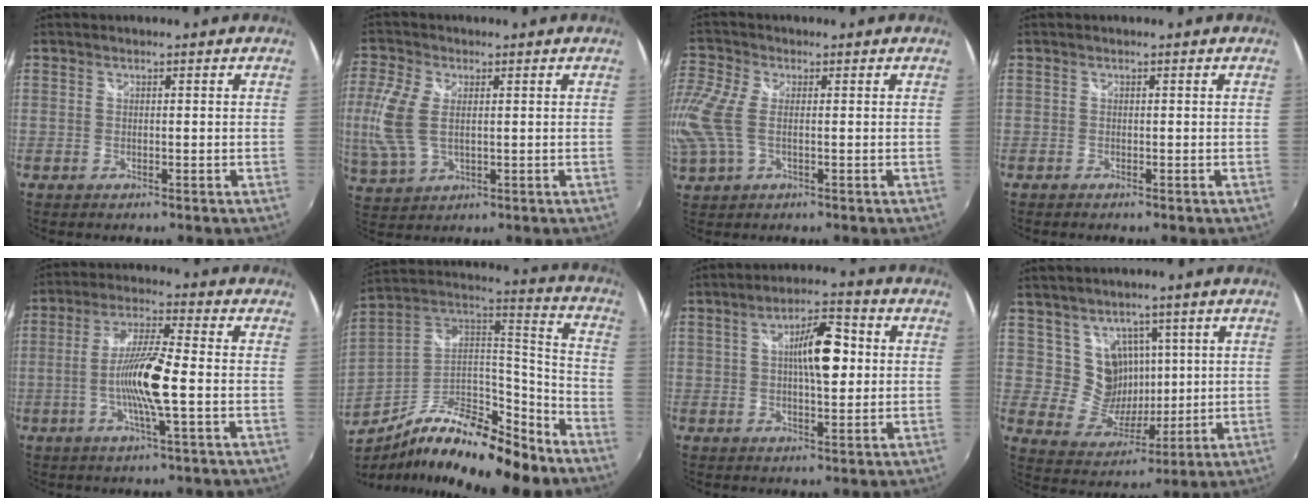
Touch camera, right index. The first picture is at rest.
{"total": 10.2, "force": [1.0, 5.8, 8.4], "torque": [-0.194, 0.003, 0.025]}
{"total": 8.5, "force": [-0.5, 4.2, 7.4], "torque": [-0.179, 0.004, -0.011]}
{"total": 1.8, "force": [0.0, -1.7, -0.7], "torque": [0.017, -0.011, -0.002]}
{"total": 10.4, "force": [-2.3, 0.5, 10.1], "torque": [-0.201, 0.000, -0.046]}
{"total": 22.0, "force": [-15.0, 5.5, 15.2], "torque": [-0.258, -0.015, -0.253]}
{"total": 8.2, "force": [1.7, 1.4, 7.9], "torque": [-0.118, 0.006, 0.029]}
{"total": 8.7, "force": [3.4, 7.7, 2.2], "torque": [-0.040, 0.002, 0.077]}